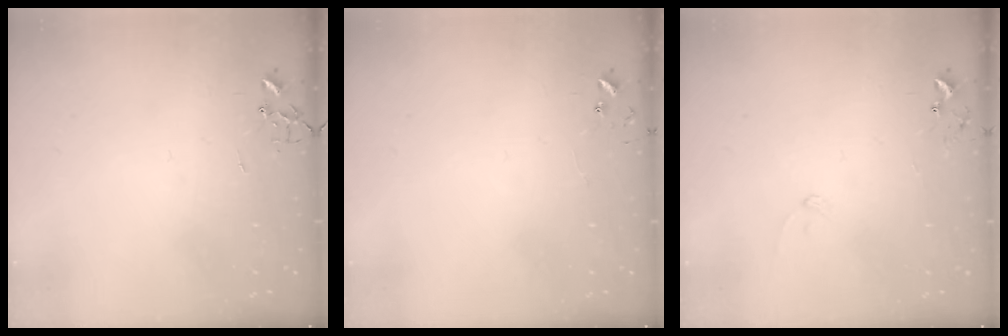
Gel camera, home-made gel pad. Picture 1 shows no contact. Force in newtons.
{"total": 4.7, "press": 4.7, "slide": 0.5}
{"total": 7.8, "press": 7.7, "slide": 0.5}